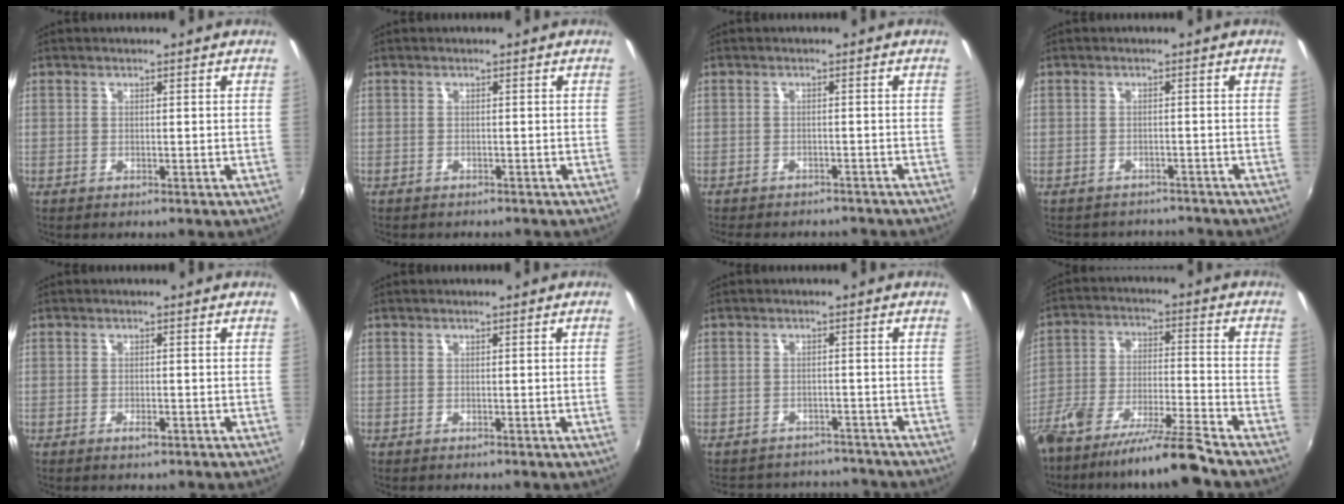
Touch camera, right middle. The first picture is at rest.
{"total": 1.5, "force": [-1.3, 0.5, 0.3], "torque": [-0.012, -0.007, -0.018]}
{"total": 7.9, "force": [-7.0, 2.6, 2.7], "torque": [-0.066, -0.017, -0.098]}
{"total": 5.8, "force": [-5.1, 2.8, 0.8], "torque": [-0.023, 0.007, -0.071]}
{"total": 1.4, "force": [-0.9, 0.6, 0.9], "torque": [-0.018, -0.002, -0.017]}
{"total": 1.2, "force": [0.2, -0.8, 0.9], "torque": [-0.007, -0.008, 0.005]}
{"total": 10.5, "force": [-9.4, 4.3, 2.2], "torque": [-0.054, 0.023, -0.120]}
{"total": 12.5, "force": [-10.5, -0.3, 6.8], "torque": [-0.135, -0.014, -0.187]}